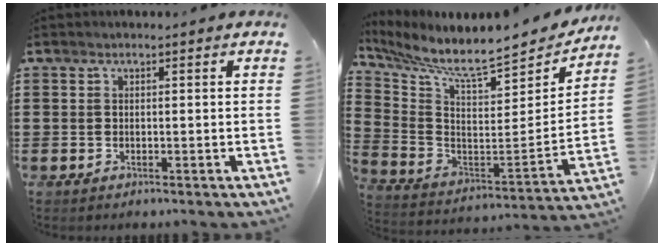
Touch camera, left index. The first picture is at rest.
{"total": 7.8, "force": [6.9, 0.3, 3.6], "torque": [-0.098, -0.072, 0.109]}